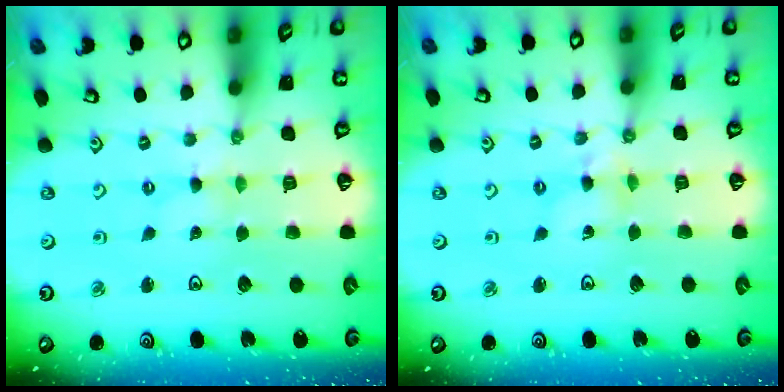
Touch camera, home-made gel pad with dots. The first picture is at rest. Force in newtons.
{"total": 2.9, "press": 2.8, "slide": 0.2}